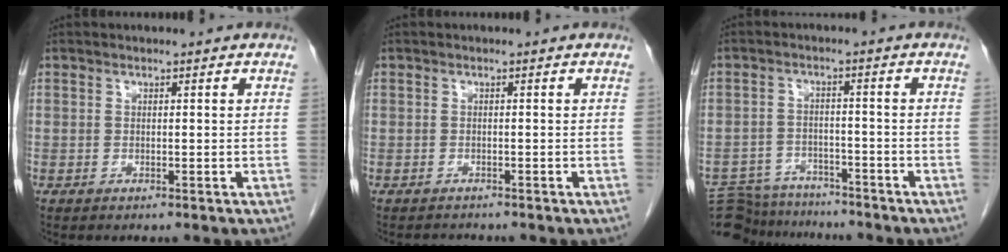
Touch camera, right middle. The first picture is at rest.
{"total": 1.2, "force": [-1.1, 0.3, -0.3], "torque": [0.002, -0.004, -0.017]}
{"total": 12.5, "force": [-11.6, 4.0, 2.6], "torque": [-0.058, 0.004, -0.171]}